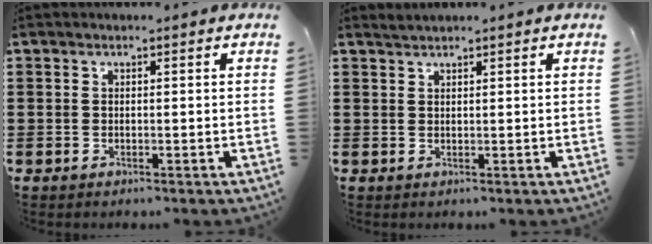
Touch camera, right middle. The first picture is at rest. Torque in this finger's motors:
{"motor_torque": [0.08, -0.30, -0.02, -0.02]}